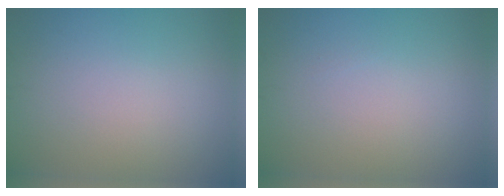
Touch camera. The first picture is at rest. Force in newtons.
{"total": 0.0}